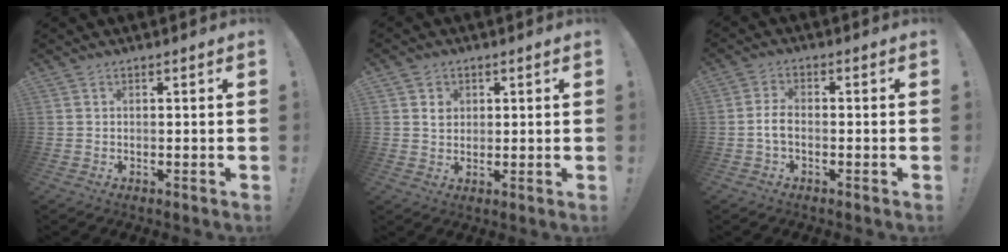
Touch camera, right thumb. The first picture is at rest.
{"total": 3.4, "force": [1.6, 2.9, 0.9], "torque": [0.008, -0.011, 0.024]}
{"total": 4.1, "force": [-1.1, 2.1, 3.4], "torque": [-0.069, 0.004, -0.020]}